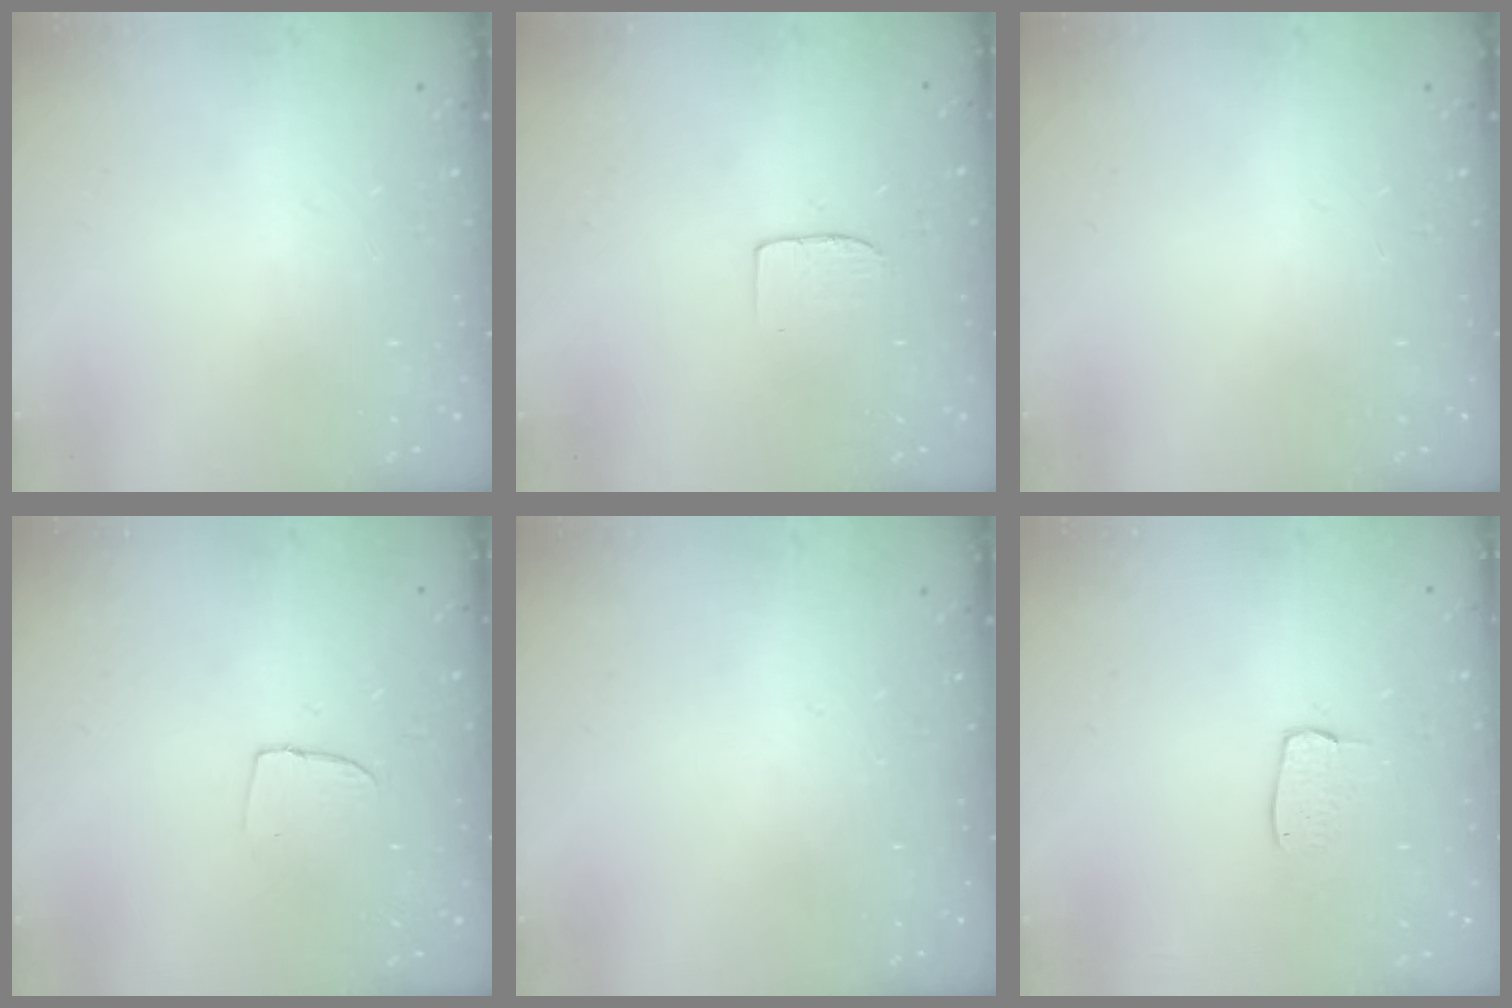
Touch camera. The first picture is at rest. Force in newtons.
{"total": 3.7, "press": 3.7, "slide": 0.3}
{"total": 0.0}
{"total": 3.8, "press": 3.8, "slide": 0.3}
{"total": 0.0}
{"total": 4.8, "press": 4.8, "slide": 0.3}